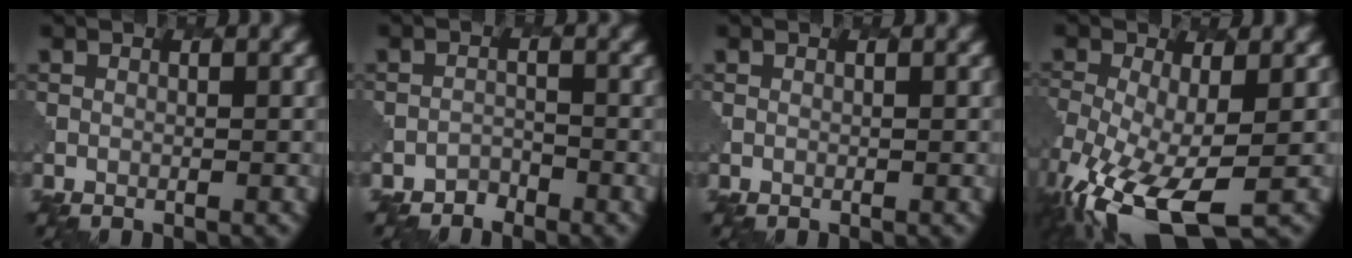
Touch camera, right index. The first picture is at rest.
{"total": 1.1, "force": [-0.9, 0.5, -0.3], "torque": [0.007, 0.004, -0.016]}
{"total": 0.0}
{"total": 11.1, "force": [-4.8, 4.8, 8.8], "torque": [-0.193, -0.043, -0.077]}